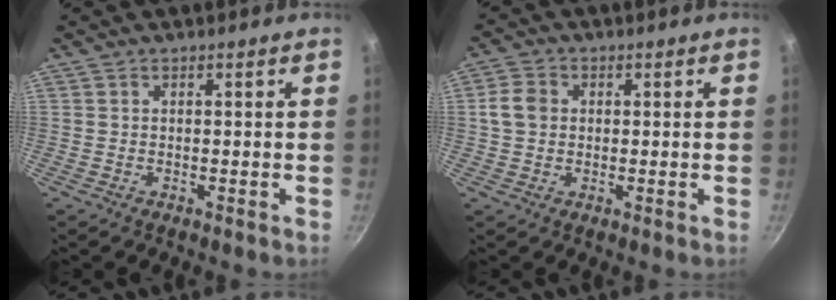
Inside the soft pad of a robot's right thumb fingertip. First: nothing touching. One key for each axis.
{"total": 4.7, "fx": 0.4, "fy": 3.9, "fz": 2.6, "tx": -0.036, "ty": 0.008, "tz": 0.001}